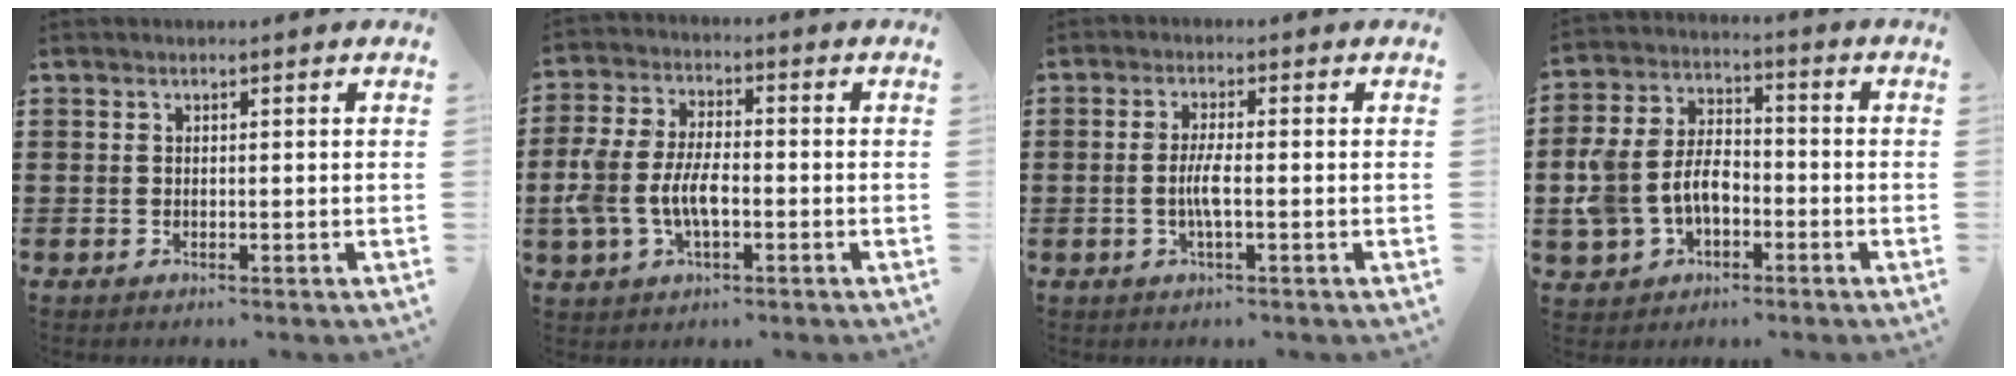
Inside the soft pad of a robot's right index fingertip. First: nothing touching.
{"total": 7.7, "force": [-1.9, 4.2, 6.2], "torque": [-0.159, -0.003, -0.045]}
{"total": 3.6, "force": [-0.7, 0.5, 3.5], "torque": [-0.076, -0.007, -0.018]}
{"total": 7.9, "force": [-1.9, 5.7, 5.2], "torque": [-0.148, 0.004, -0.045]}